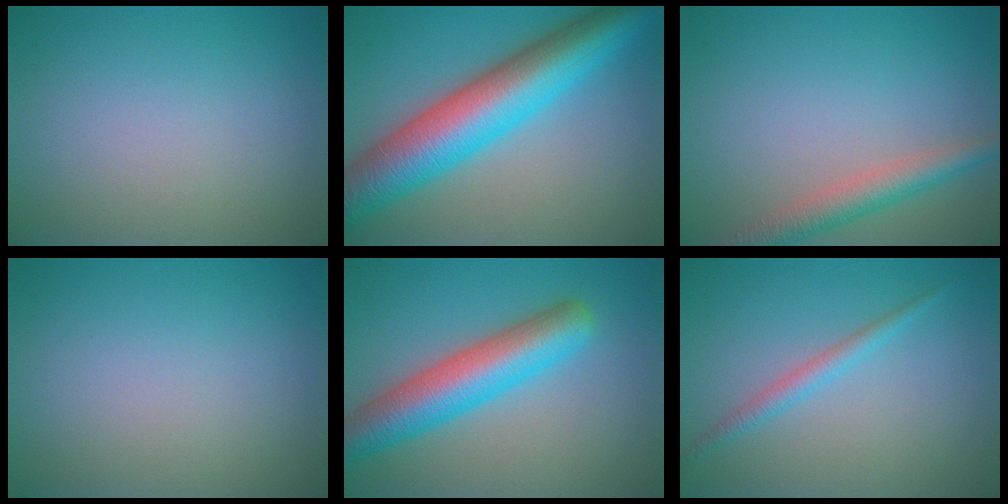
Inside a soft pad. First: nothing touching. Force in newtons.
{"total": 11.2, "press": 11.2, "slide": 0.1}
{"total": 3.5, "press": 3.5, "slide": 0.1}
{"total": 0.0}
{"total": 7.4, "press": 7.4, "slide": 0.2}
{"total": 1.7, "press": 1.7, "slide": 0.1}